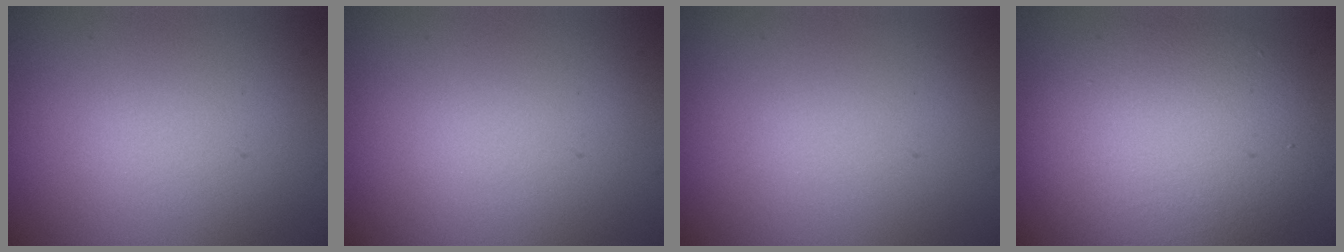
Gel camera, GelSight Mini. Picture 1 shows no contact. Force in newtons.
{"total": 0.0}
{"total": 0.0}
{"total": 8.3, "press": 8.2, "slide": 1.0}